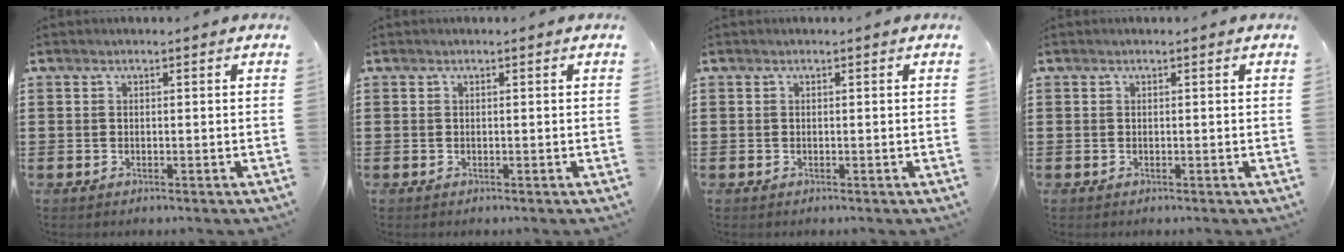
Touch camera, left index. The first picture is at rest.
{"total": 0.0}
{"total": 0.0}
{"total": 0.0}